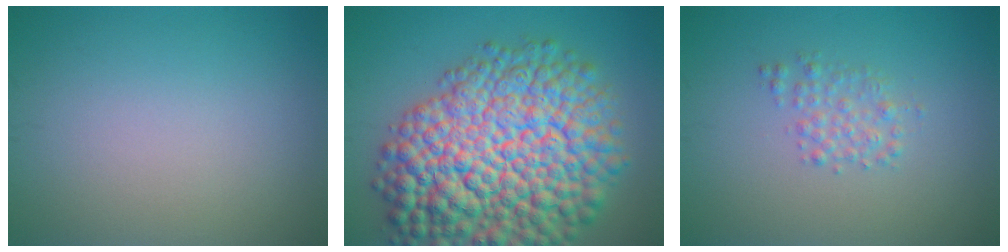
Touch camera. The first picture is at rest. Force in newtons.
{"total": 16.2, "press": 16.2, "slide": 0.6}
{"total": 1.8, "press": 1.8, "slide": 0.0}